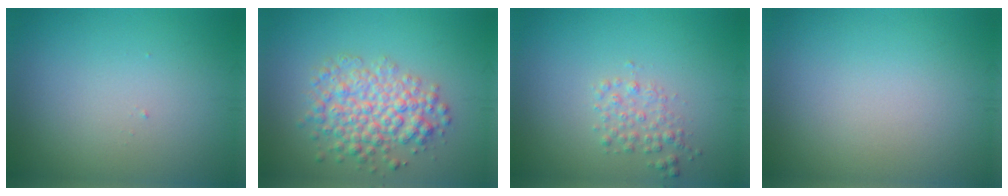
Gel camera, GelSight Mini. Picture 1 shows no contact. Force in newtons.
{"total": 5.1, "press": 5.1, "slide": 0.2}
{"total": 1.7, "press": 1.7, "slide": 0.1}
{"total": 0.0}